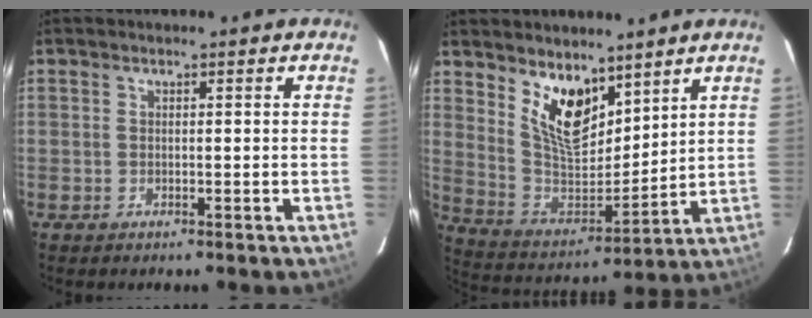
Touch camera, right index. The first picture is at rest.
{"total": 12.7, "force": [8.1, 5.9, 7.7], "torque": [-0.141, -0.013, 0.165]}